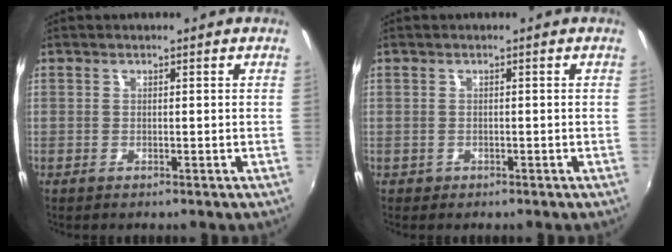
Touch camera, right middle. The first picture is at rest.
{"total": 0.9, "force": [-0.5, 0.8, 0.2], "torque": [-0.006, -0.001, -0.003]}